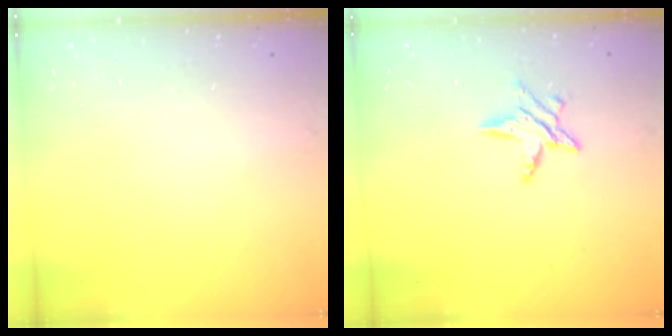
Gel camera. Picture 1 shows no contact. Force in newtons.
{"total": 5.9, "press": 5.9, "slide": 0.1}